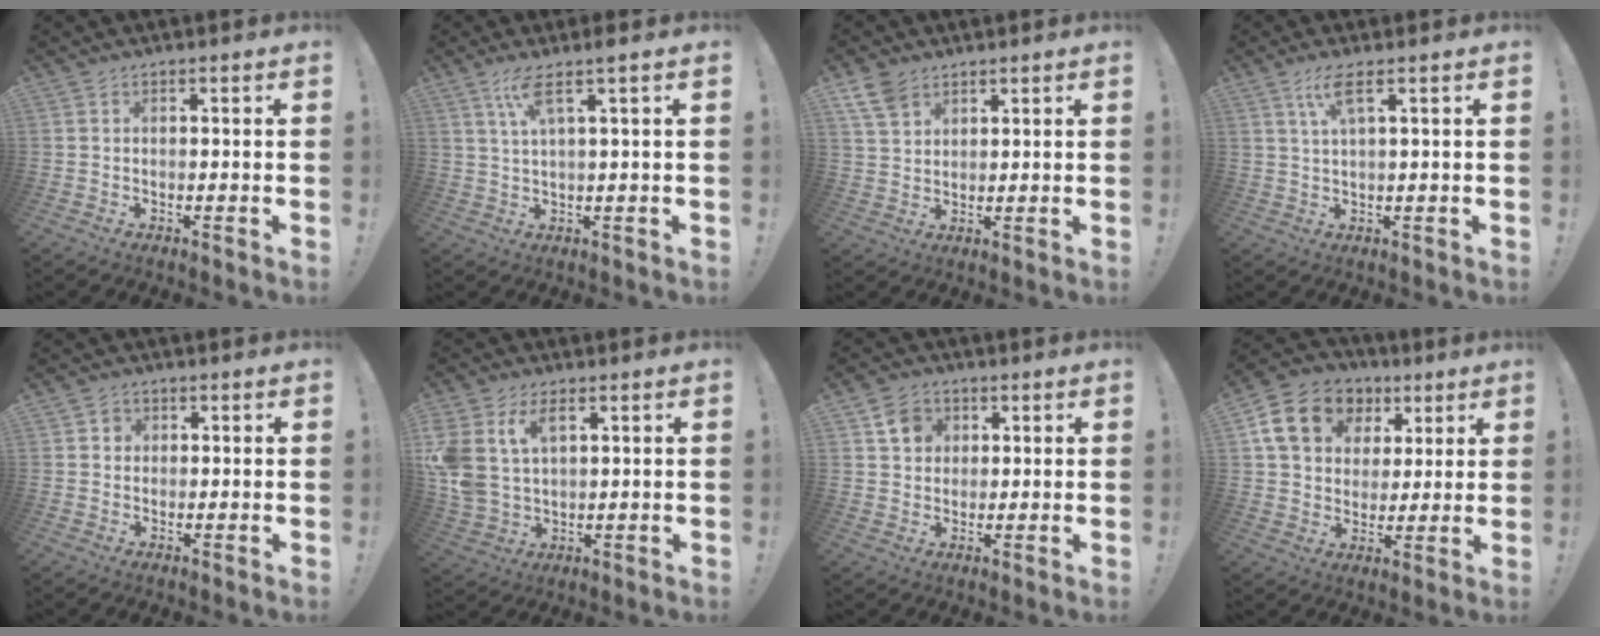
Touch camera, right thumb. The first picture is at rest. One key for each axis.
{"total": 6.4, "fx": 2.9, "fy": 0.3, "fz": 5.7, "tx": -0.109, "ty": -0.003, "tz": 0.047}
{"total": 7.0, "fx": 4.7, "fy": 4.0, "fz": 3.3, "tx": -0.061, "ty": -0.017, "tz": 0.093}
{"total": 5.4, "fx": 2.6, "fy": 0.6, "fz": 4.7, "tx": -0.090, "ty": -0.002, "tz": 0.042}
{"total": 2.1, "fx": 0.1, "fy": 2.0, "fz": 0.1, "tx": -0.002, "ty": 0.002, "tz": 0.001}
{"total": 10.6, "fx": 4.2, "fy": 6.8, "fz": 6.9, "tx": -0.148, "ty": -0.015, "tz": 0.080}
{"total": 6.8, "fx": 2.7, "fy": 6.0, "fz": 1.7, "tx": -0.017, "ty": -0.009, "tz": 0.053}
{"total": 16.1, "fx": 6.6, "fy": 12.5, "fz": 7.6, "tx": -0.114, "ty": -0.019, "tz": 0.134}